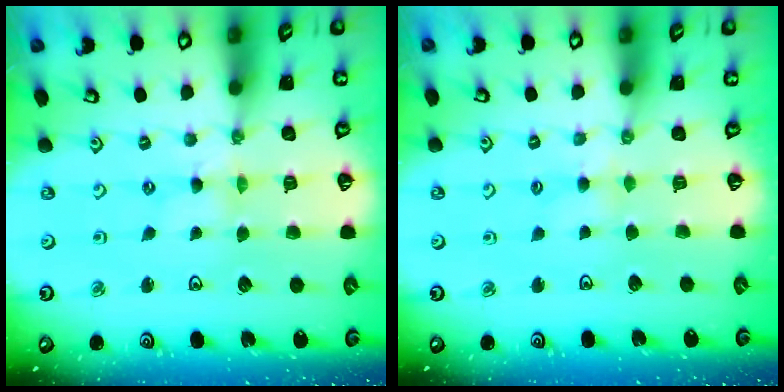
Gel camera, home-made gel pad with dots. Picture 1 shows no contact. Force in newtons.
{"total": 2.7, "press": 2.6, "slide": 0.5}